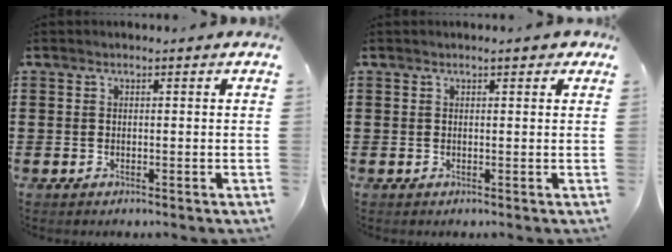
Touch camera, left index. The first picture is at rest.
{"total": 1.4, "force": [0.8, 0.3, 1.0], "torque": [-0.013, 0.000, 0.012]}